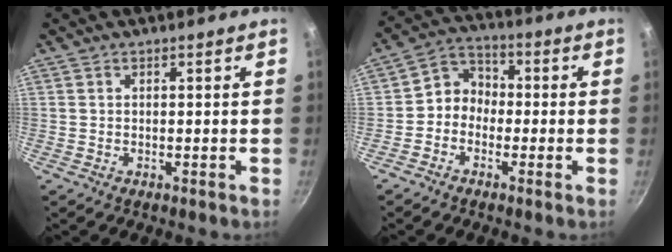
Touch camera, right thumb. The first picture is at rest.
{"total": 6.0, "force": [-1.5, 5.1, 2.7], "torque": [-0.016, 0.033, -0.046]}